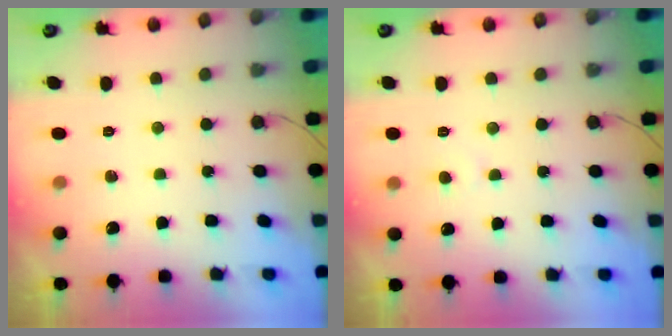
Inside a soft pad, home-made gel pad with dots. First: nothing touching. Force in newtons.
{"total": 3.0, "press": 3.0, "slide": 0.2}